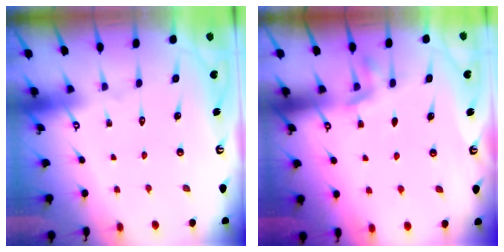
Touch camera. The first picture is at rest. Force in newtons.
{"total": 3.6, "press": 3.4, "slide": 1.2}